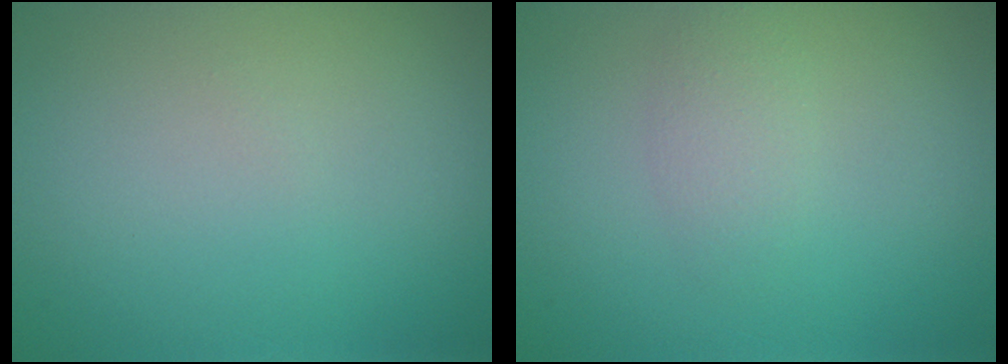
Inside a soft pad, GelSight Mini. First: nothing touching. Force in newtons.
{"total": 1.7, "press": 1.7, "slide": 0.0}